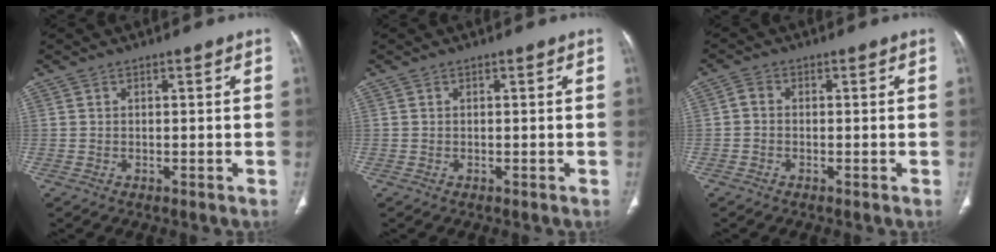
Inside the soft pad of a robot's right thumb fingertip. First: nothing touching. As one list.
[{"total": 0.0}, {"total": 1.6, "force": [-0.3, 1.2, 1.1], "torque": [-0.020, 0.005, -0.012]}]